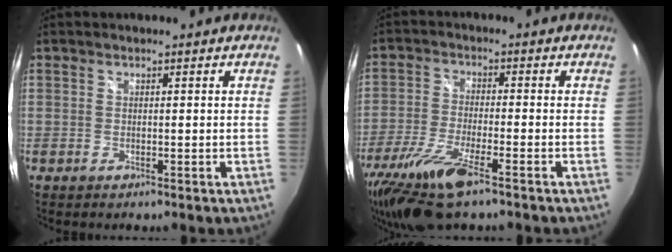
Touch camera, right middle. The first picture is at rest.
{"total": 12.8, "force": [-8.6, 2.5, 9.1], "torque": [-0.201, -0.045, -0.162]}